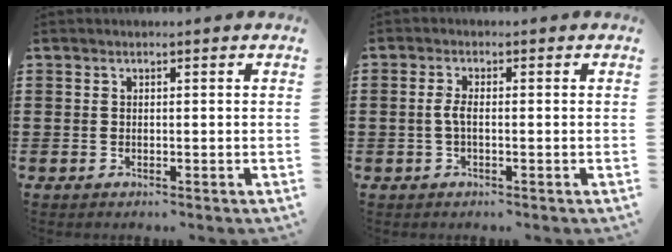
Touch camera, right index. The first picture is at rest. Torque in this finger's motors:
{"motor_torque": [0.50, -0.04, 0.31, 0.07]}